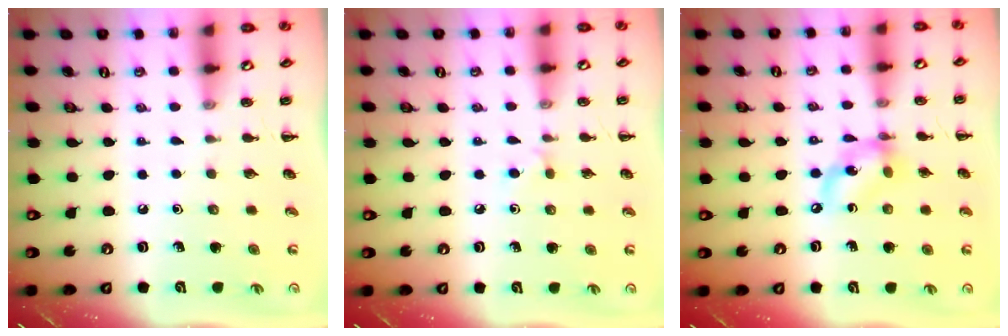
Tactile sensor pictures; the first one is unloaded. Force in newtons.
{"total": 4.6, "press": 4.2, "slide": 1.7}
{"total": 10.2, "press": 10.0, "slide": 2.0}